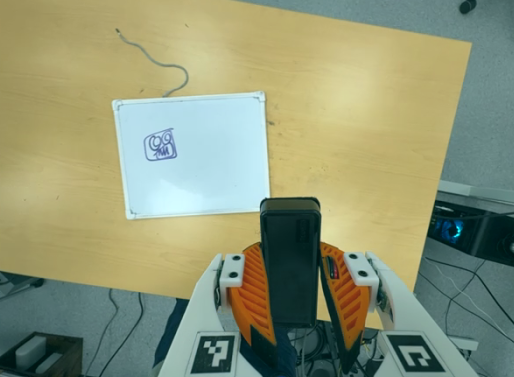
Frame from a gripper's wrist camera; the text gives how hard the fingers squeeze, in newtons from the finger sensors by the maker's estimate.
{"total": 11.4, "left": 8.7, "right": 14.1}